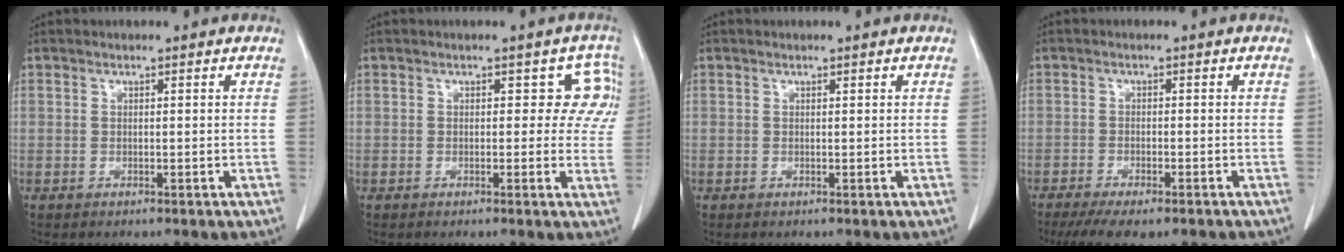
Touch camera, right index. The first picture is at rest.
{"total": 4.8, "force": [1.2, 3.1, 3.4], "torque": [-0.004, 0.020, 0.003]}
{"total": 0.0}
{"total": 8.9, "force": [-6.9, 2.3, 5.1], "torque": [-0.070, -0.012, -0.102]}